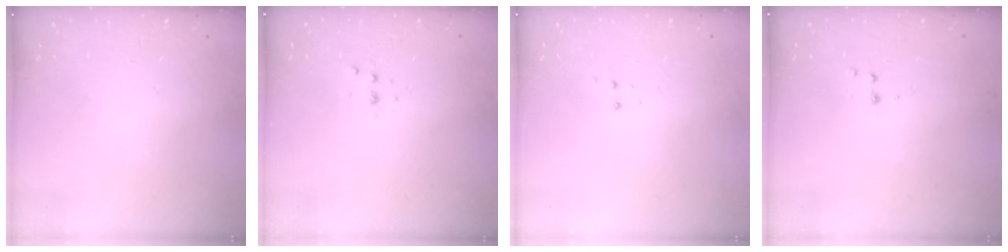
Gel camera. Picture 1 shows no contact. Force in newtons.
{"total": 2.8, "press": 2.8, "slide": 0.7}
{"total": 5.2, "press": 5.2, "slide": 0.3}
{"total": 3.2, "press": 3.1, "slide": 1.0}